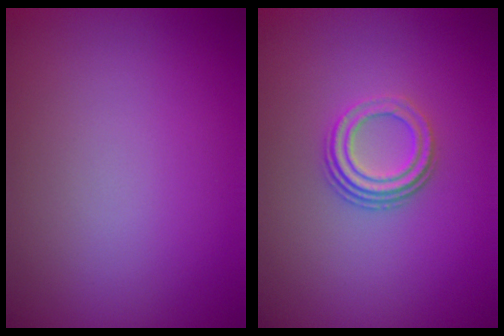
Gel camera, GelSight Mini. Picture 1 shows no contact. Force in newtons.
{"total": 2.9, "press": 2.2, "slide": 2.0}